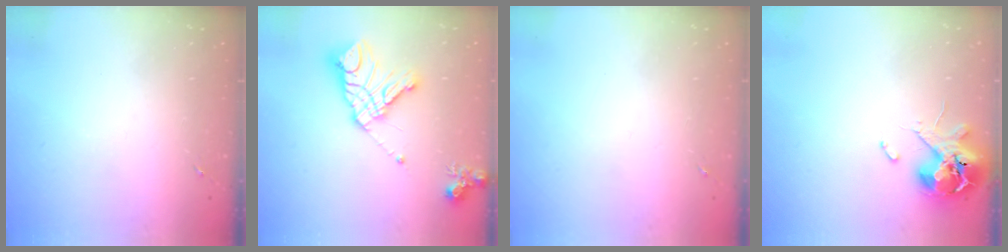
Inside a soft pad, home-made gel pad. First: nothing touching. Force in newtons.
{"total": 17.2, "press": 17.0, "slide": 2.4}
{"total": 0.0}
{"total": 10.7, "press": 10.6, "slide": 1.6}